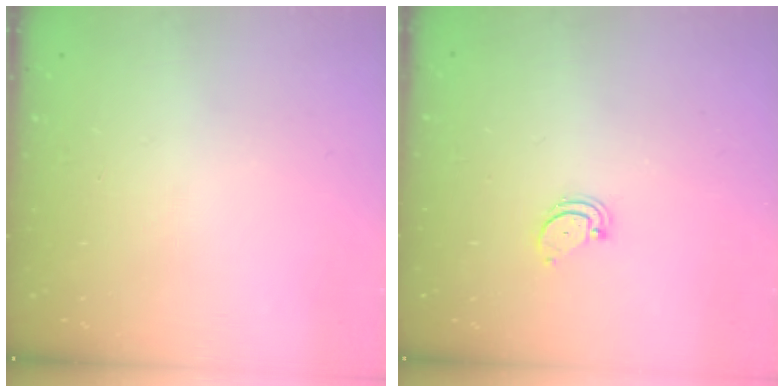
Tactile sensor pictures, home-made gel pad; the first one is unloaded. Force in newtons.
{"total": 1.9, "press": 1.9, "slide": 0.2}